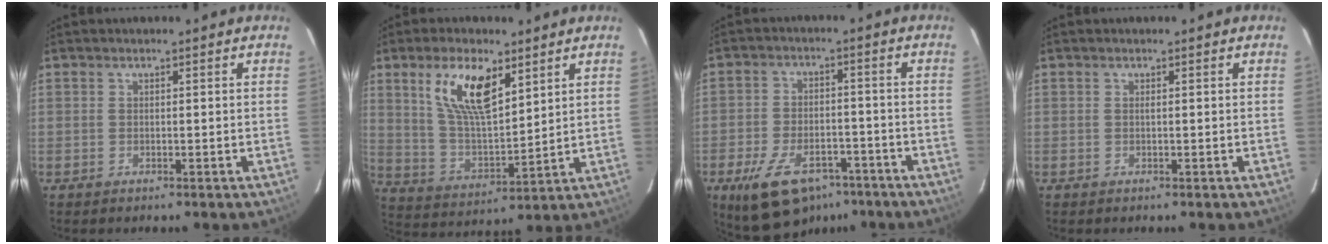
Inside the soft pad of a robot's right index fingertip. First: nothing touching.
{"total": 13.1, "force": [6.7, 5.1, 9.9], "torque": [-0.188, 0.008, 0.138]}
{"total": 14.2, "force": [-9.0, 7.5, 8.0], "torque": [-0.172, -0.008, -0.141]}
{"total": 0.0}